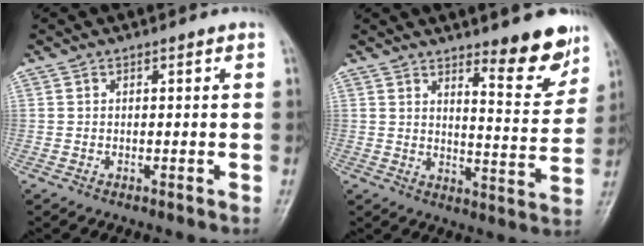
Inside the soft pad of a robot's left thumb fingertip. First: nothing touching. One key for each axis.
{"total": 10.3, "fx": 7.2, "fy": 2.3, "fz": 7.0, "tx": -0.068, "ty": -0.058, "tz": 0.106}